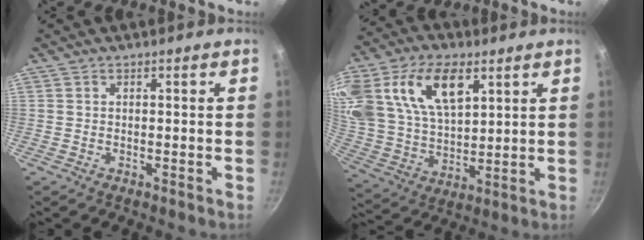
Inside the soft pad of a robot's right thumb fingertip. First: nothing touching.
{"total": 22.7, "force": [9.4, 13.5, 15.6], "torque": [-0.313, -0.001, 0.182]}